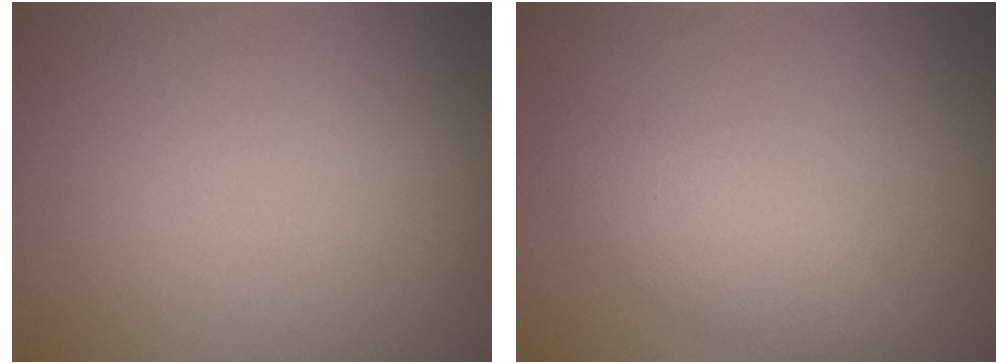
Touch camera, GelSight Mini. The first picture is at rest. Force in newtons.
{"total": 2.5, "press": 2.5, "slide": 0.1}